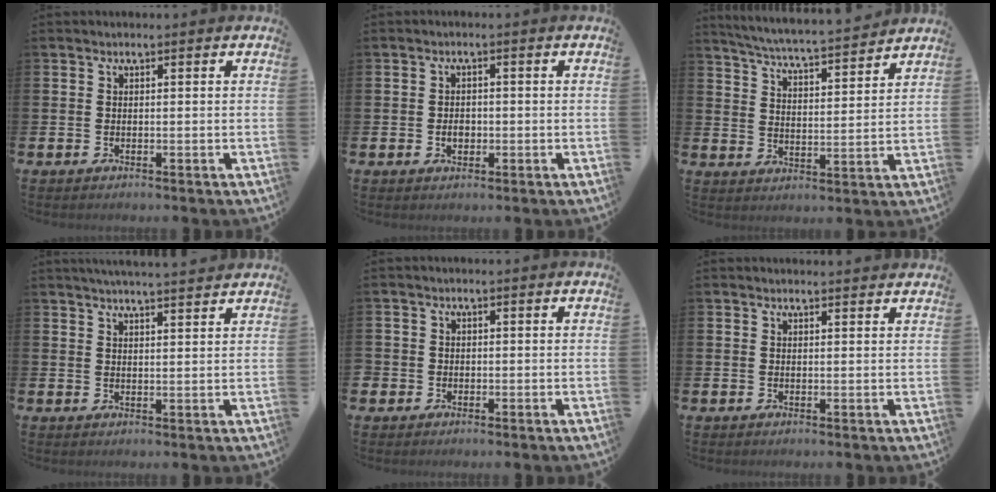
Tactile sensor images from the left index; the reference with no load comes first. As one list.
[{"total": 2.0, "force": [-0.4, 1.5, 1.3], "torque": [-0.012, 0.000, -0.012]}, {"total": 5.7, "force": [5.6, -0.2, 1.3], "torque": [-0.052, -0.045, 0.095]}, {"total": 3.8, "force": [3.7, -0.4, 0.6], "torque": [-0.019, -0.016, 0.067]}, {"total": 1.2, "force": [-0.4, 1.2, 0.1], "torque": [0.002, 0.000, -0.011]}, {"total": 1.0, "force": [1.0, 0.0, 0.1], "torque": [0.007, -0.003, 0.017]}]